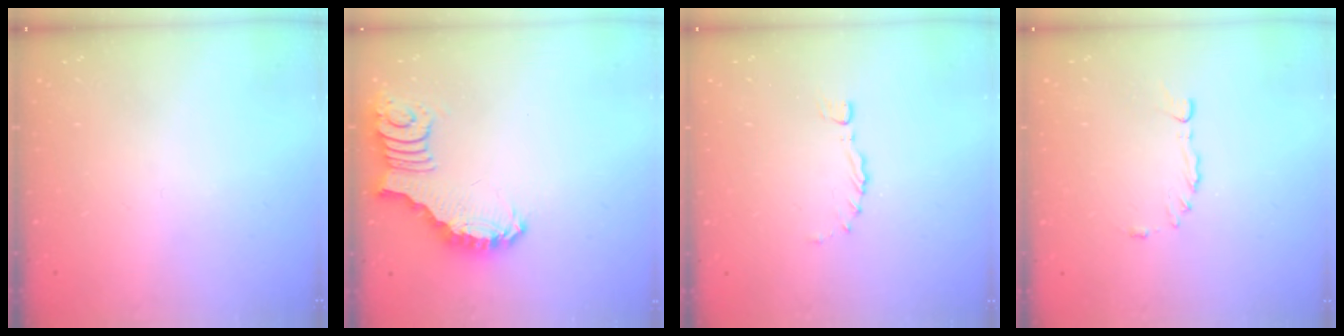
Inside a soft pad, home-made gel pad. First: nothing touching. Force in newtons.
{"total": 3.4, "press": 3.3, "slide": 0.8}
{"total": 0.0}
{"total": 4.8, "press": 4.7, "slide": 0.7}